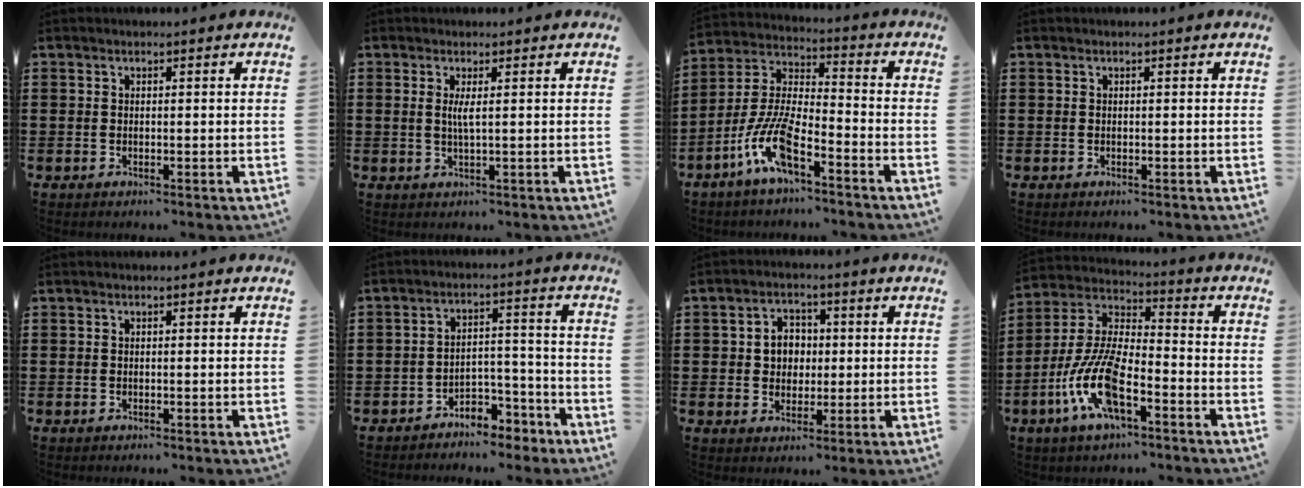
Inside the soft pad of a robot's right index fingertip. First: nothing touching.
{"total": 2.1, "force": [0.4, 0.0, 2.1], "torque": [-0.043, -0.005, 0.005]}
{"total": 9.9, "force": [-6.1, 2.7, 7.3], "torque": [-0.181, -0.011, -0.124]}
{"total": 0.0}
{"total": 0.0}
{"total": 4.5, "force": [-4.2, 1.5, 0.9], "torque": [-0.018, 0.011, -0.083]}
{"total": 4.4, "force": [0.3, 4.0, 1.8], "torque": [-0.043, 0.011, -0.002]}
{"total": 11.4, "force": [-5.3, 4.2, 9.2], "torque": [-0.220, -0.007, -0.105]}